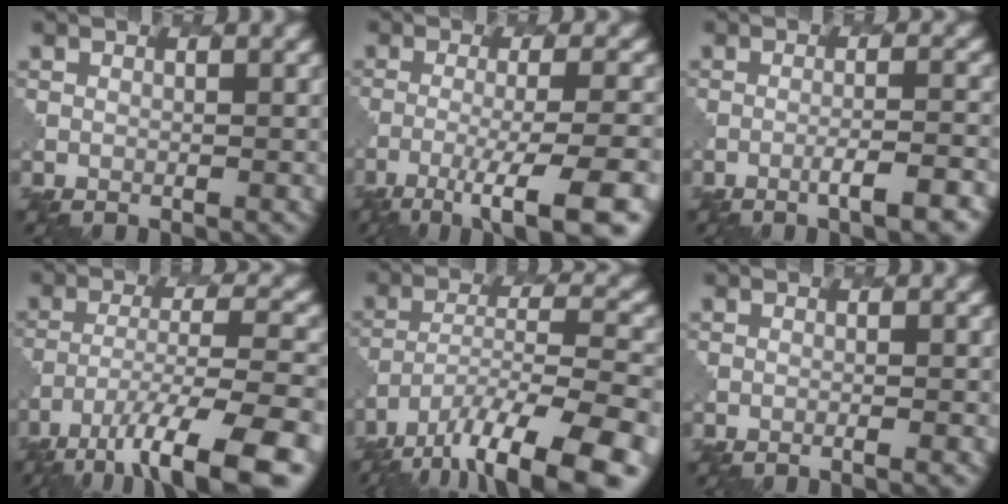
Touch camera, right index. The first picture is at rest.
{"total": 8.3, "force": [-5.1, 1.6, 6.3], "torque": [-0.087, 0.000, -0.080]}
{"total": 3.8, "force": [-2.0, 0.6, 3.2], "torque": [-0.043, 0.005, -0.036]}
{"total": 10.7, "force": [-7.1, 2.7, 7.5], "torque": [-0.132, -0.008, -0.117]}
{"total": 12.4, "force": [-8.8, 3.3, 8.0], "torque": [-0.149, -0.008, -0.144]}
{"total": 1.3, "force": [-0.6, 0.3, 1.0], "torque": [-0.006, 0.000, -0.014]}